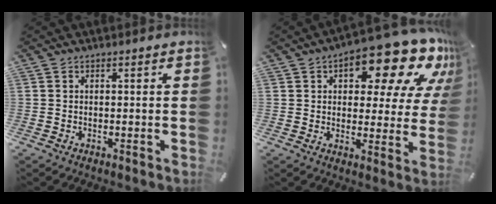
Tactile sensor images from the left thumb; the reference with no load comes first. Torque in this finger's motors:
{"motor_torque": [2.38, 2.38, 1.46, -1.31, 0.18]}